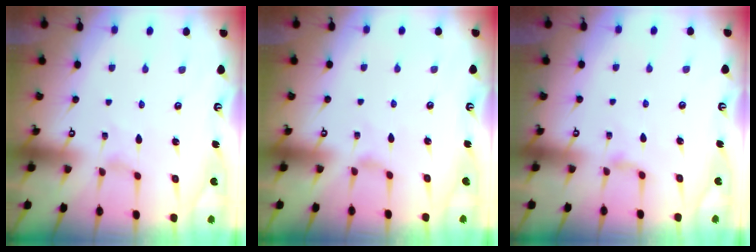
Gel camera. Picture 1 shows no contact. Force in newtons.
{"total": 0.0}
{"total": 2.7, "press": 2.6, "slide": 0.5}